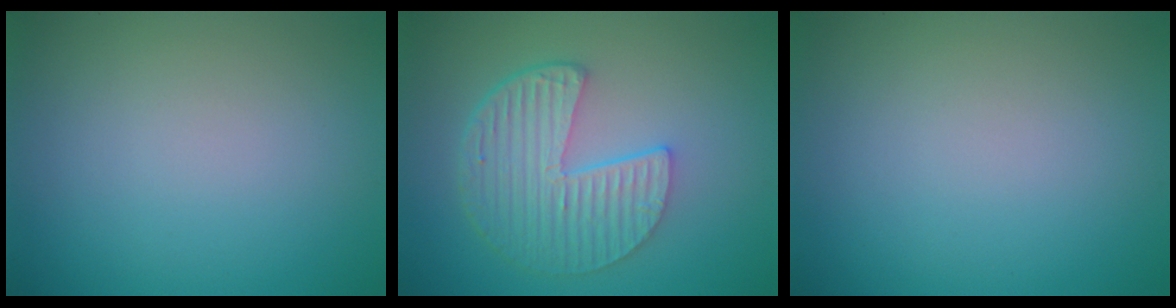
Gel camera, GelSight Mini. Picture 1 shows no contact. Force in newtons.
{"total": 5.9, "press": 4.3, "slide": 4.0}
{"total": 0.0}